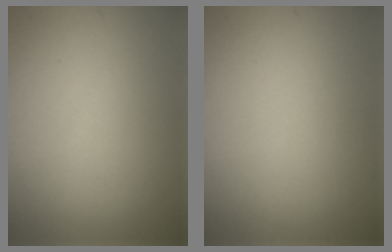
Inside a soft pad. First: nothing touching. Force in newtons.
{"total": 0.0}